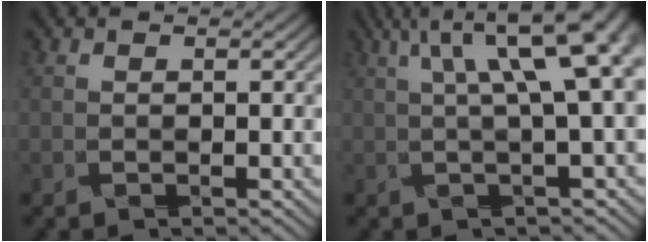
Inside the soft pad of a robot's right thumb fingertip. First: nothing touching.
{"total": 10.1, "force": [3.2, 2.1, 9.3], "torque": [-0.165, 0.019, 0.052]}